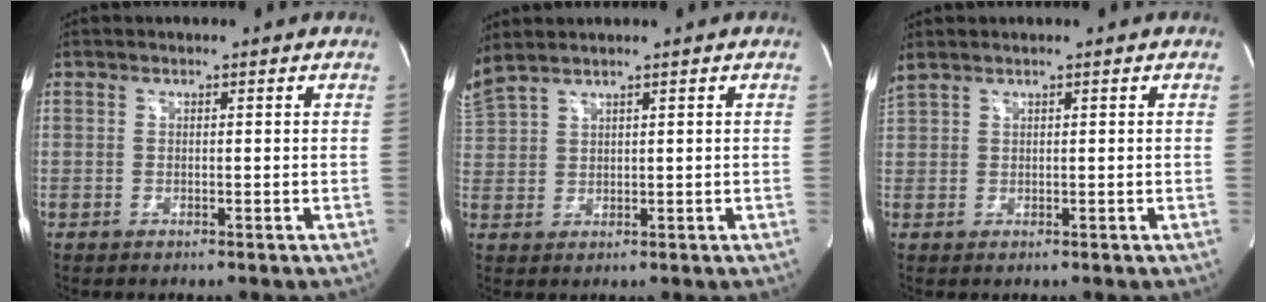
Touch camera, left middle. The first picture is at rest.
{"total": 4.6, "force": [4.0, 0.0, 2.2], "torque": [-0.073, 0.019, 0.098]}
{"total": 2.3, "force": [1.9, 0.0, 1.2], "torque": [-0.049, 0.029, 0.052]}